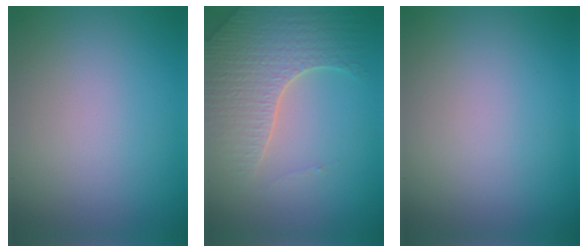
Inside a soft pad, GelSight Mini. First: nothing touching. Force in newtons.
{"total": 4.6, "press": 4.5, "slide": 1.1}
{"total": 0.0}